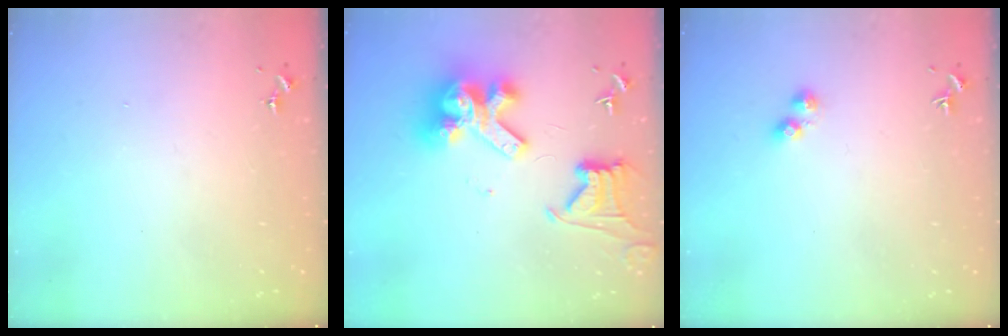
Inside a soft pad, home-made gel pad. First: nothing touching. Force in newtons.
{"total": 17.6, "press": 17.5, "slide": 2.1}
{"total": 2.8, "press": 2.8, "slide": 0.5}